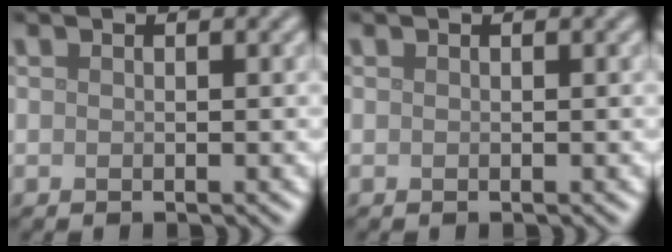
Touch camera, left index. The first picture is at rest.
{"total": 0.0}